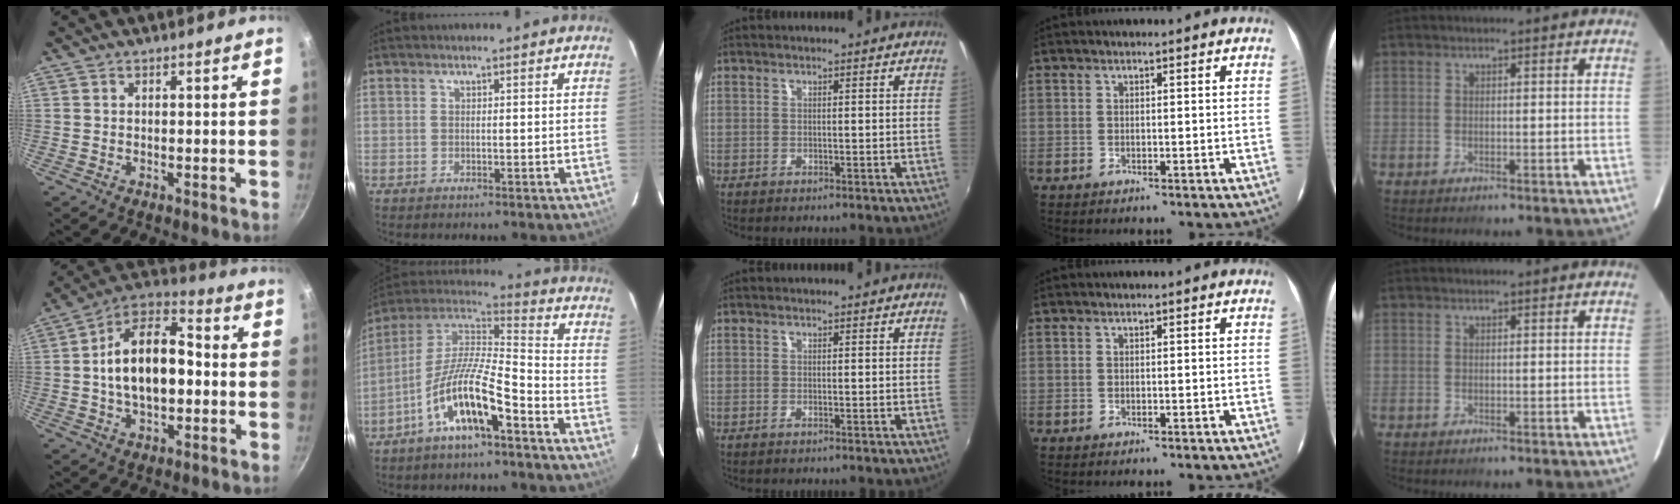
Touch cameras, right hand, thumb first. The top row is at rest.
{"thumb": {"total": 16.5, "force": [-0.4, 9.6, 13.4], "torque": [-0.199, 0.037, -0.020]}, "index": {"total": 14.3, "force": [-8.0, 3.1, 11.5], "torque": [-0.219, 0.000, -0.151]}}